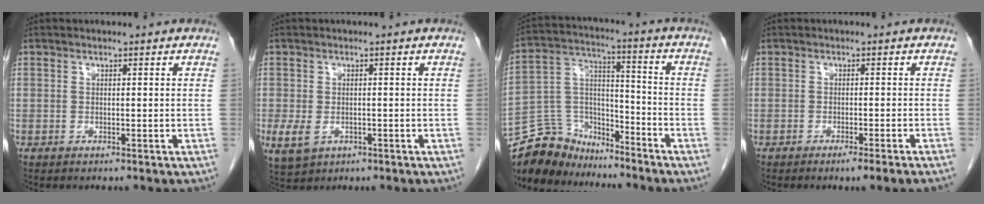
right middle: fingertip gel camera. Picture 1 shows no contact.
{"total": 4.2, "force": [-1.3, 2.9, 2.7], "torque": [-0.063, -0.007, -0.011]}
{"total": 12.0, "force": [-11.0, 4.7, 1.0], "torque": [-0.026, 0.045, -0.205]}
{"total": 3.3, "force": [-2.2, -0.9, 2.2], "torque": [-0.020, -0.005, -0.031]}